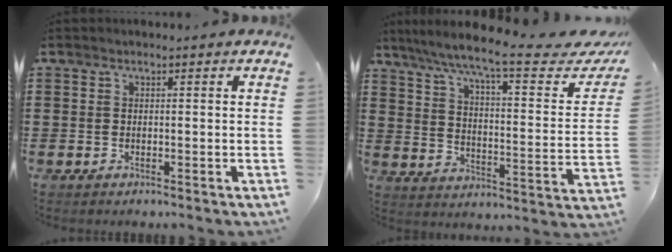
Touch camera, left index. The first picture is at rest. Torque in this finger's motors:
{"motor_torque": [1.82, 0.32, 0.49, 0.18]}